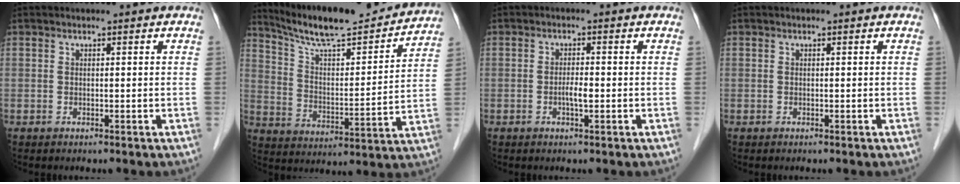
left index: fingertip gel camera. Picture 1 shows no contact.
{"total": 18.5, "force": [17.0, 1.8, 7.2], "torque": [-0.123, -0.015, 0.260]}
{"total": 2.0, "force": [-0.9, 0.3, 1.8], "torque": [-0.033, -0.004, -0.017]}
{"total": 0.0}